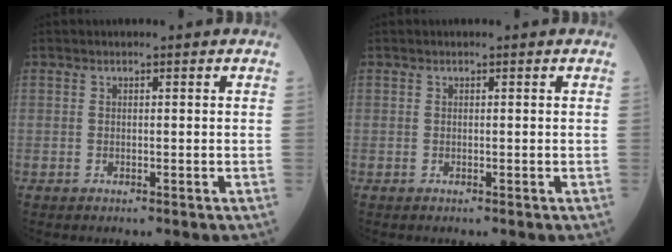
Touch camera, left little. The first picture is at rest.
{"total": 0.0}